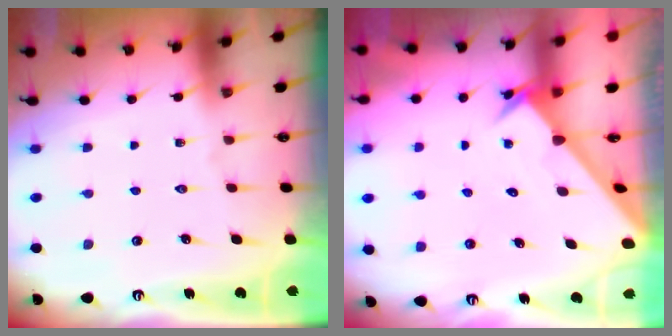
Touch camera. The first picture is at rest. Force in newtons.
{"total": 2.7, "press": 2.6, "slide": 0.2}